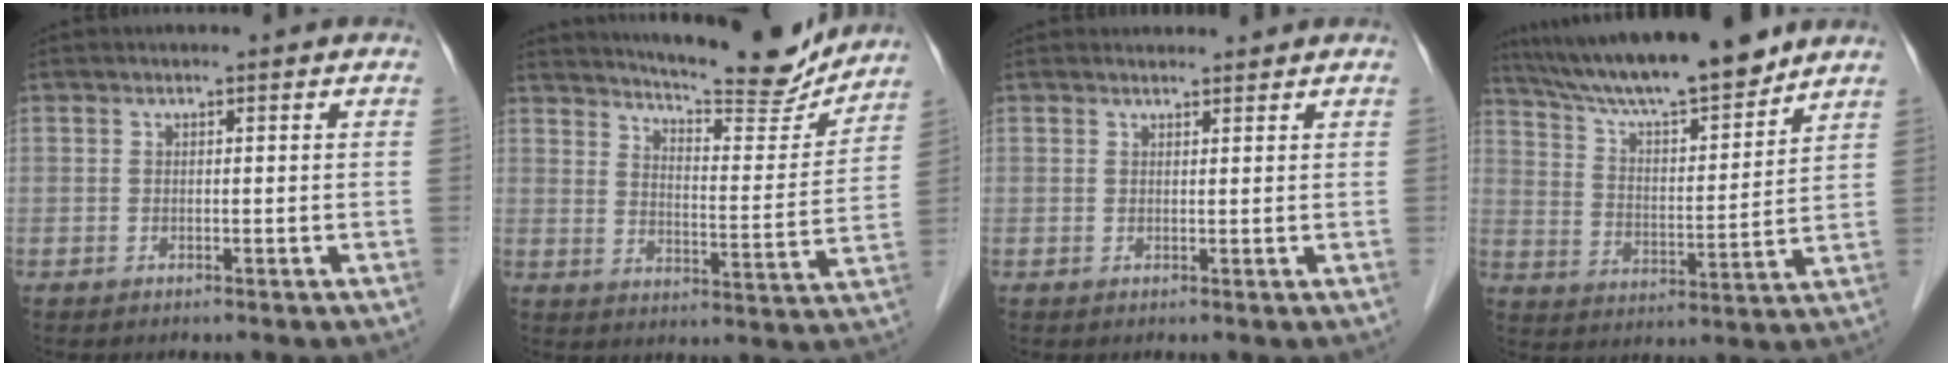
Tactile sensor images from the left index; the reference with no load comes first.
{"total": 17.1, "force": [15.9, 2.1, 5.8], "torque": [-0.090, -0.036, 0.212]}
{"total": 1.8, "force": [1.8, 0.4, 0.0], "torque": [-0.007, 0.011, 0.028]}
{"total": 16.6, "force": [14.5, 1.3, 7.9], "torque": [-0.135, 0.006, 0.244]}